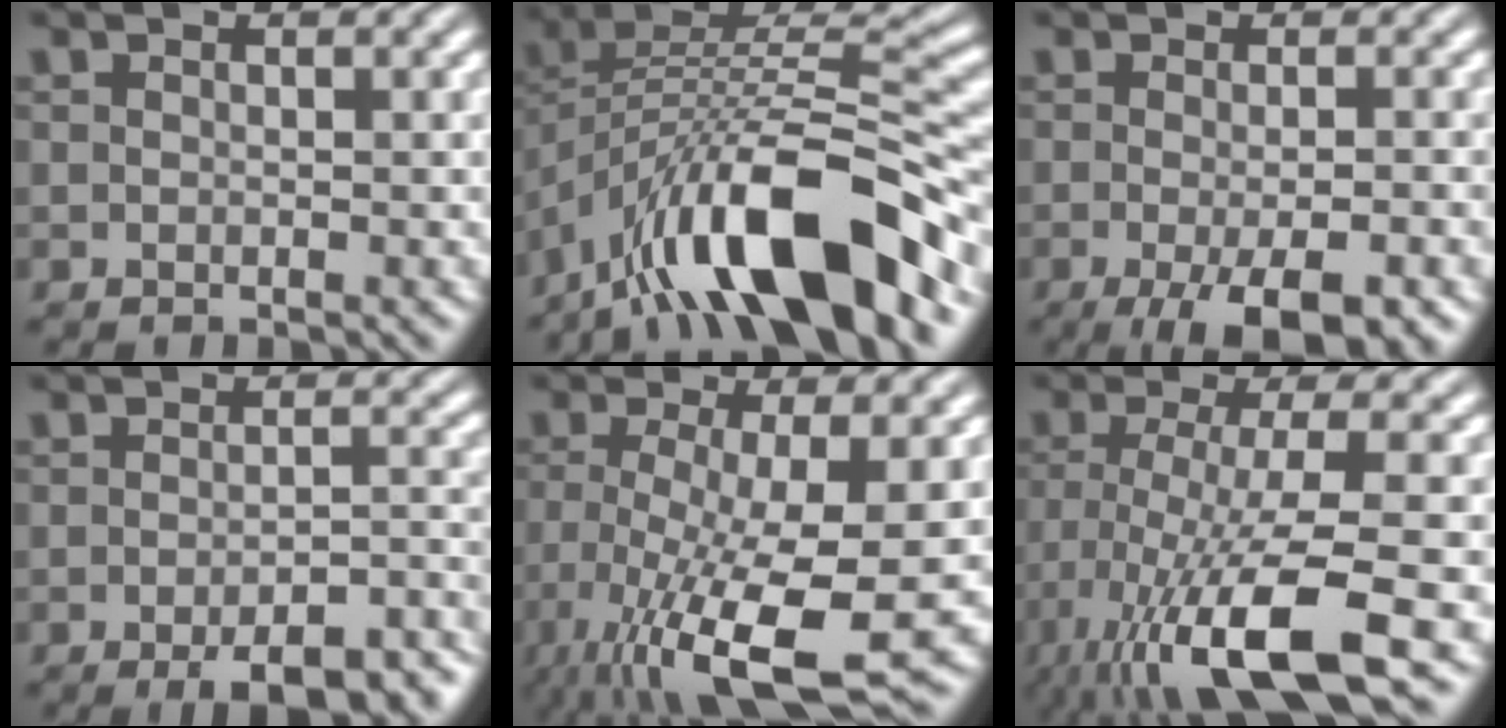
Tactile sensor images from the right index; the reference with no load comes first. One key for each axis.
{"total": 11.6, "fx": -4.2, "fy": 5.2, "fz": 9.4, "tx": -0.164, "ty": -0.028, "tz": -0.054}
{"total": 7.2, "fx": -4.8, "fy": 2.2, "fz": 5.0, "tx": -0.090, "ty": -0.038, "tz": -0.049}
{"total": 7.0, "fx": -5.6, "fy": 1.8, "fz": 3.8, "tx": -0.038, "ty": -0.012, "tz": -0.082}
{"total": 9.5, "fx": -4.3, "fy": 2.8, "fz": 7.9, "tx": -0.160, "ty": -0.060, "tz": -0.037}
{"total": 9.8, "fx": -3.9, "fy": 3.2, "fz": 8.4, "tx": -0.167, "ty": -0.048, "tz": -0.034}